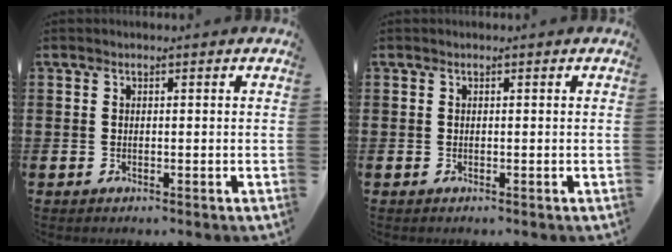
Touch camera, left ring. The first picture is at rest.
{"total": 0.0}